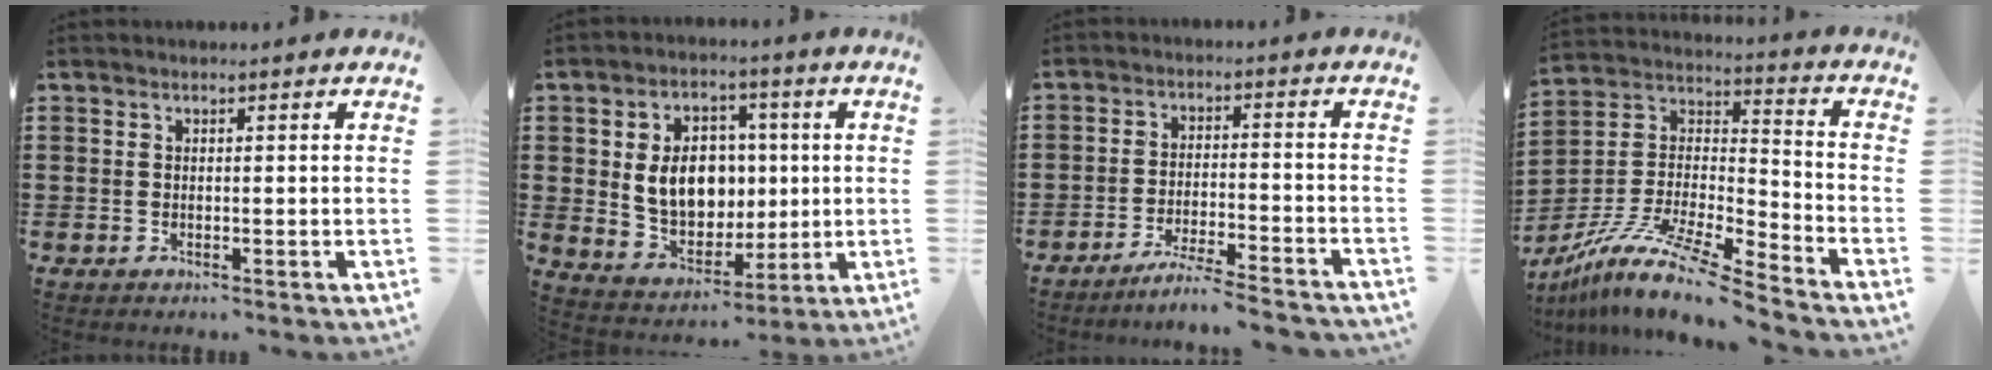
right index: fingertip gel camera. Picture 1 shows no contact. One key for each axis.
{"total": 9.6, "fx": 1.0, "fy": 7.3, "fz": 6.2, "tx": -0.121, "ty": 0.014, "tz": 0.016}
{"total": 5.1, "fx": -4.7, "fy": -0.6, "fz": 1.8, "tx": -0.037, "ty": -0.013, "tz": -0.093}
{"total": 12.1, "fx": -10.0, "fy": 0.8, "fz": 6.8, "tx": -0.147, "ty": 0.007, "tz": -0.200}